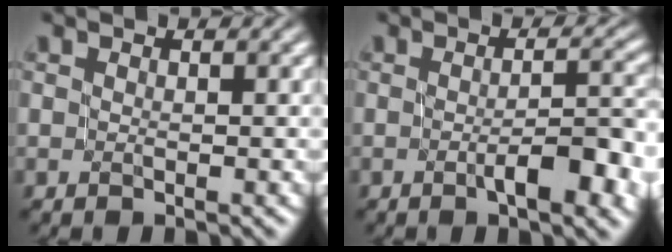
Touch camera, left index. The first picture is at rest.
{"total": 5.7, "force": [-1.5, 1.4, 5.3], "torque": [-0.076, 0.005, -0.020]}